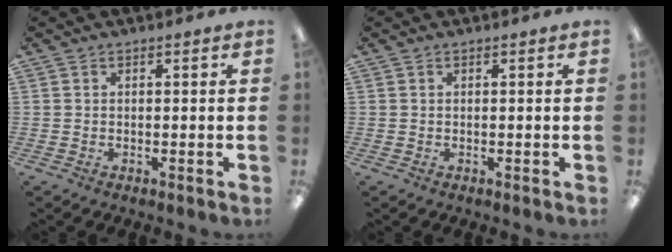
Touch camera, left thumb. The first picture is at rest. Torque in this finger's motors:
{"motor_torque": [-0.04, 0.05, -0.08, -0.17, 0.00]}